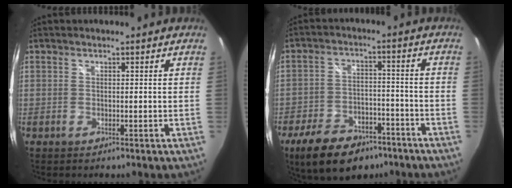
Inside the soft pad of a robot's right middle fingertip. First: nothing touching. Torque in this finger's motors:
{"motor_torque": [1.02, -1.12, 0.22, 0.11]}